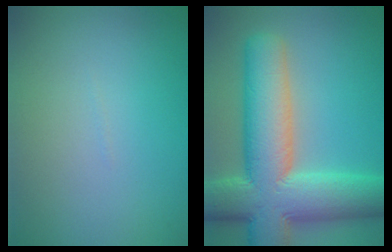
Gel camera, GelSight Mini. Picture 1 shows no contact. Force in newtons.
{"total": 13.2, "press": 13.2, "slide": 1.2}